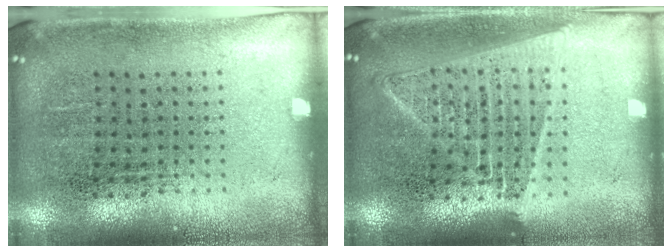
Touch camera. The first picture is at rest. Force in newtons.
{"total": 1.5, "press": 1.4, "slide": 0.7}